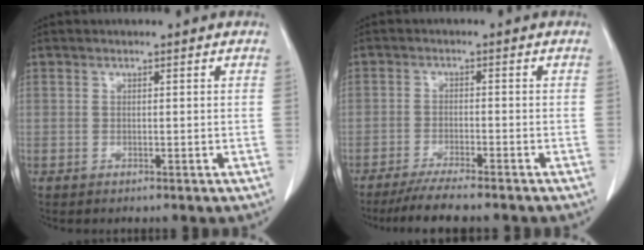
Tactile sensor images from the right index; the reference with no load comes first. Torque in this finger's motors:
{"motor_torque": [0.58, -0.64, 0.22, 0.07]}